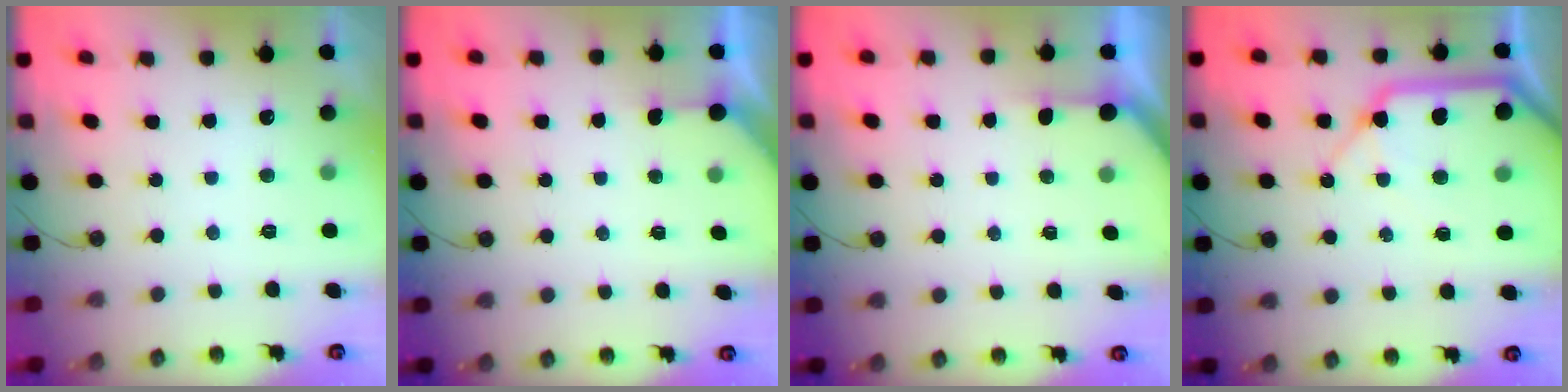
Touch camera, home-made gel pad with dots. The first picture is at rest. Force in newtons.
{"total": 1.6, "press": 1.6, "slide": 0.3}
{"total": 1.6, "press": 1.6, "slide": 0.2}
{"total": 16.8, "press": 16.7, "slide": 2.1}